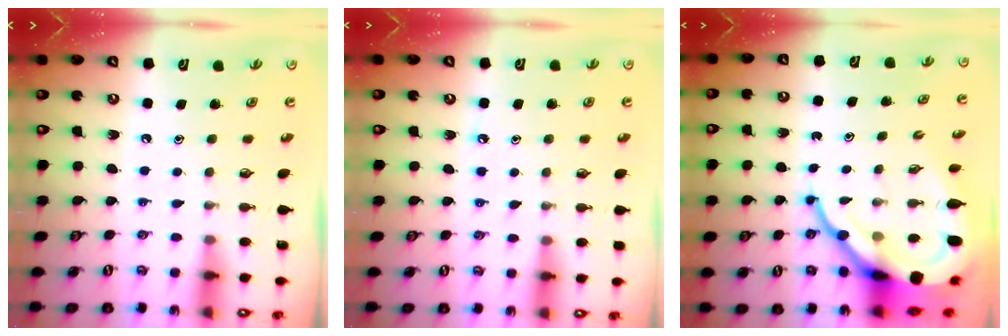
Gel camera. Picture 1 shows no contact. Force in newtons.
{"total": 4.9, "press": 4.8, "slide": 0.6}
{"total": 16.8, "press": 16.7, "slide": 1.7}